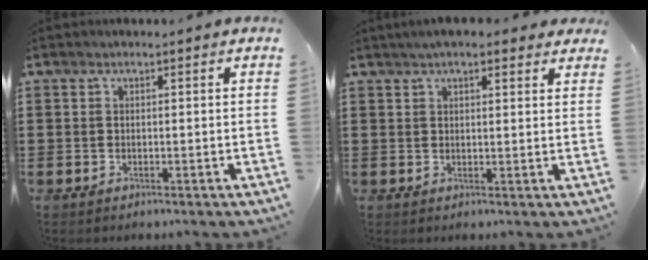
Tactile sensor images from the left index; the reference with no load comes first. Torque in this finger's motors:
{"motor_torque": [1.53, -0.61, 0.61, 0.11]}